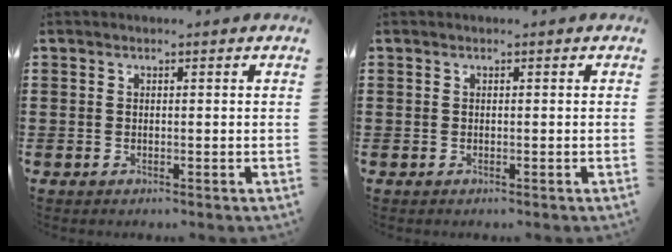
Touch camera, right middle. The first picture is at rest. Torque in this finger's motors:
{"motor_torque": [0.00, 0.00, 0.00, -0.01]}